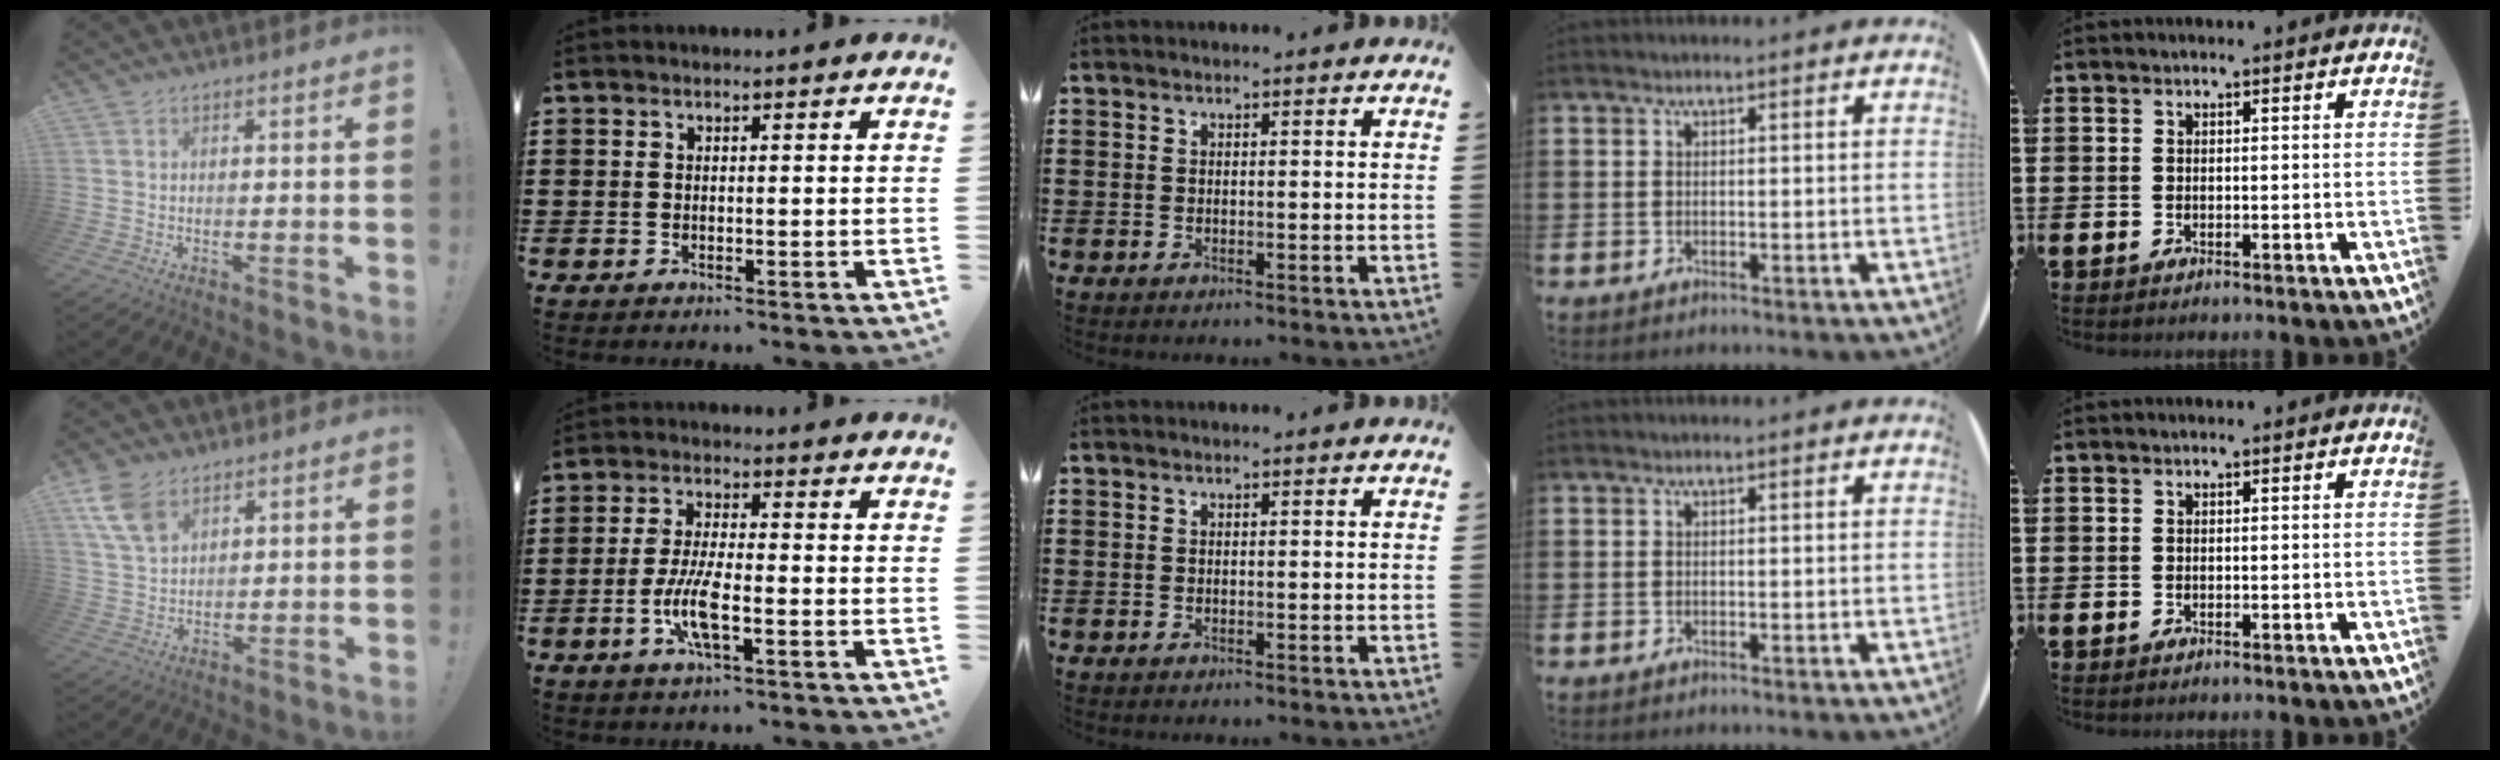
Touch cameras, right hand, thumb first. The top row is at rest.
{"thumb": {"total": 9.2, "force": [5.5, 5.3, 5.1], "torque": [-0.102, -0.018, 0.109]}, "index": {"total": 6.8, "force": [-2.4, 1.7, 6.1], "torque": [-0.135, -0.011, -0.048]}}